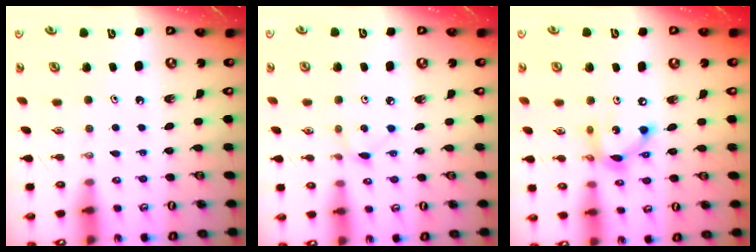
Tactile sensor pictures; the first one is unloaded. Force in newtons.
{"total": 3.7, "press": 3.7, "slide": 0.4}
{"total": 11.9, "press": 11.9, "slide": 0.8}